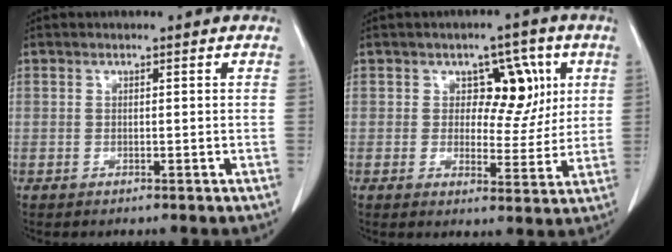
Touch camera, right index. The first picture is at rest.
{"total": 7.2, "force": [2.3, 4.7, 5.0], "torque": [-0.048, 0.012, 0.033]}